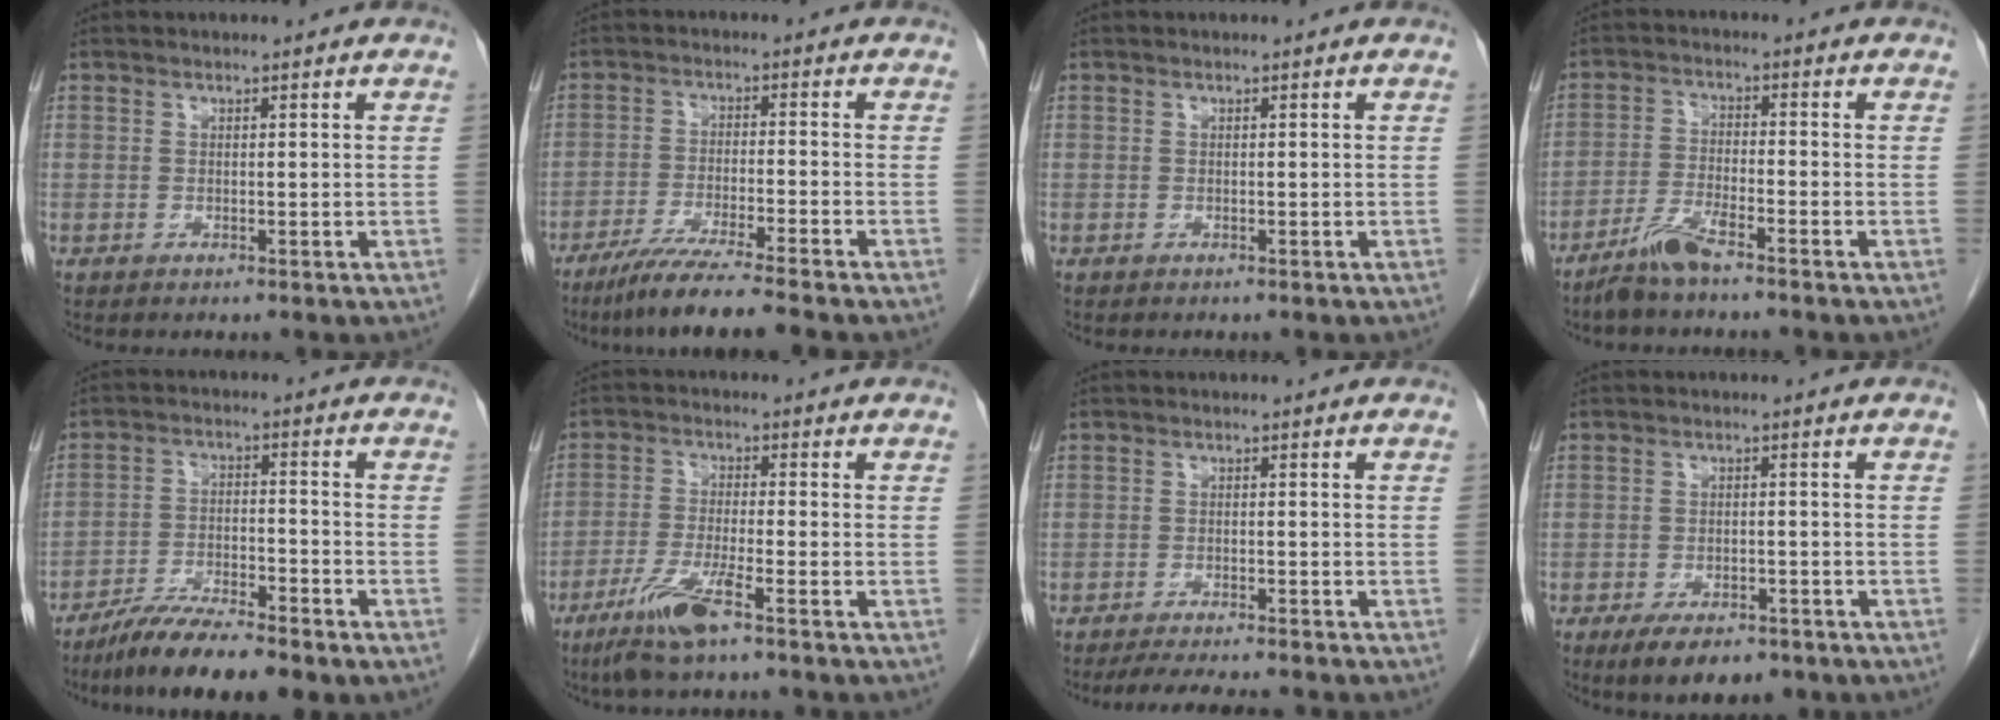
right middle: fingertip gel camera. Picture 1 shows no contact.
{"total": 8.6, "force": [-7.0, -1.3, 4.8], "torque": [-0.078, -0.031, -0.121]}
{"total": 0.0}
{"total": 5.0, "force": [-4.1, 0.2, 2.9], "torque": [-0.065, -0.011, -0.083]}
{"total": 8.6, "force": [-7.0, 0.8, 4.9], "torque": [-0.089, -0.021, -0.126]}
{"total": 7.3, "force": [-4.7, 0.0, 5.6], "torque": [-0.119, -0.019, -0.091]}
{"total": 7.2, "force": [-6.4, 0.5, 3.2], "torque": [-0.048, -0.017, -0.097]}
{"total": 7.2, "force": [-5.2, 3.0, 4.1], "torque": [-0.063, -0.006, -0.075]}